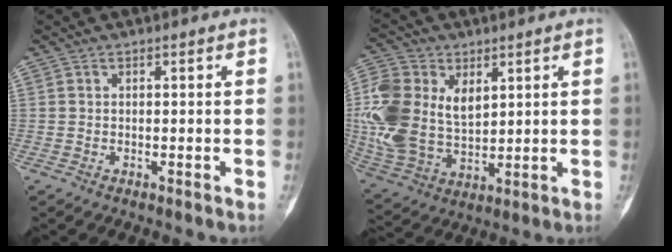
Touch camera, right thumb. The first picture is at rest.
{"total": 18.1, "force": [4.1, 12.4, 12.6], "torque": [-0.276, -0.013, 0.086]}